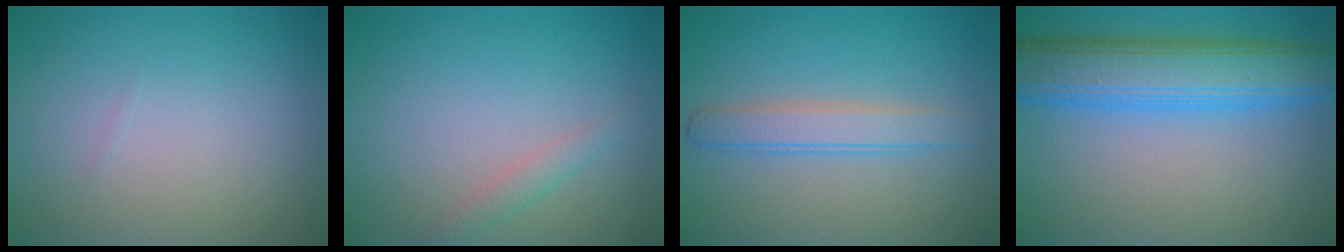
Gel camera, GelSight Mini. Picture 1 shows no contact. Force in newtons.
{"total": 1.3, "press": 1.3, "slide": 0.1}
{"total": 2.7, "press": 2.7, "slide": 0.1}
{"total": 8.2, "press": 8.2, "slide": 0.1}